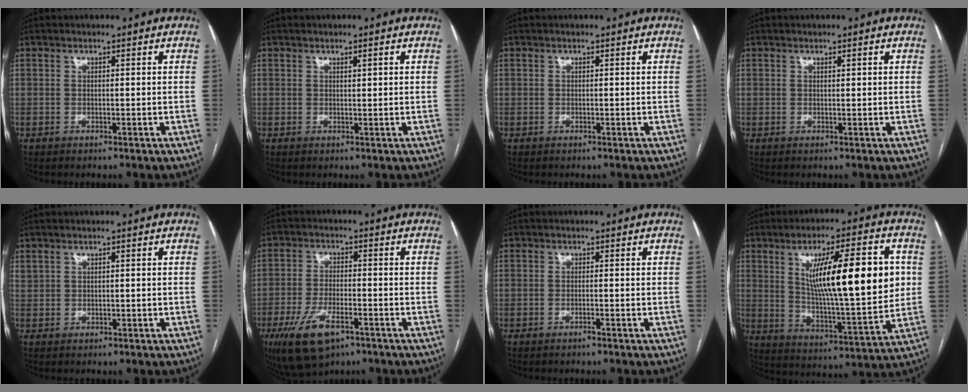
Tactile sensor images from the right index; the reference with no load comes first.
{"total": 0.9, "force": [0.5, 0.0, 0.8], "torque": [-0.013, 0.000, 0.007]}
{"total": 0.0}
{"total": 0.5, "force": [0.3, 0.0, 0.4], "torque": [-0.007, 0.001, 0.004]}
{"total": 1.2, "force": [0.8, 0.8, 0.5], "torque": [-0.013, 0.006, 0.022]}
{"total": 9.9, "force": [-5.4, 3.9, 7.4], "torque": [-0.146, -0.013, -0.088]}
{"total": 0.7, "force": [-0.5, 0.0, 0.6], "torque": [-0.014, -0.001, -0.007]}
{"total": 20.0, "force": [4.3, 3.4, 19.2], "torque": [-0.302, 0.002, 0.070]}